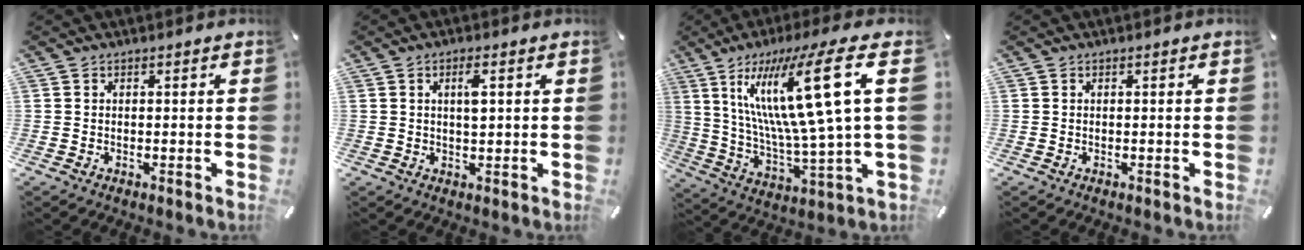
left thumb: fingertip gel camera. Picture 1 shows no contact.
{"total": 3.1, "force": [0.7, 1.0, 2.9], "torque": [-0.050, 0.003, 0.008]}
{"total": 24.2, "force": [8.1, 5.1, 22.2], "torque": [-0.421, -0.036, 0.112]}
{"total": 0.0}